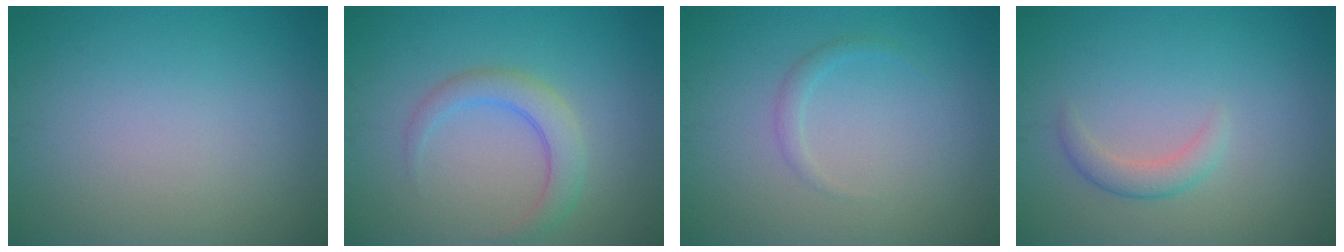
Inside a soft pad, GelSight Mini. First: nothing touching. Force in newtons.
{"total": 3.0, "press": 3.0, "slide": 0.1}
{"total": 1.0, "press": 1.0, "slide": 0.1}
{"total": 1.7, "press": 1.7, "slide": 0.1}